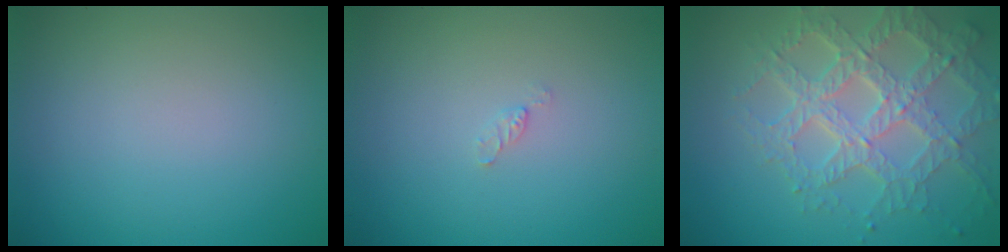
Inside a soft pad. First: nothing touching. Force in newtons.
{"total": 0.6, "press": 0.6, "slide": 0.1}
{"total": 7.1, "press": 5.1, "slide": 4.9}